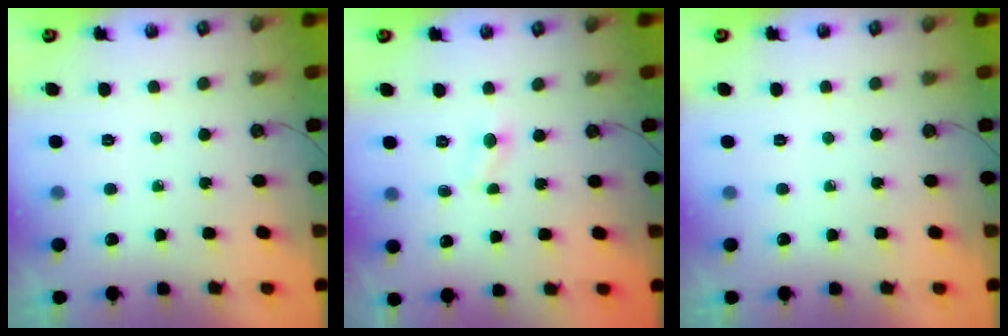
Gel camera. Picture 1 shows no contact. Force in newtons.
{"total": 3.3, "press": 3.3, "slide": 0.3}
{"total": 0.0}